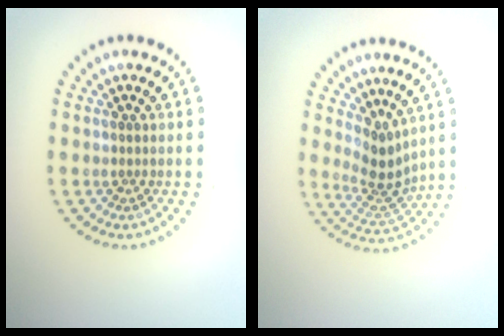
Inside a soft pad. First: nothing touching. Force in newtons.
{"total": 3.1, "press": 2.4, "slide": 2.0}